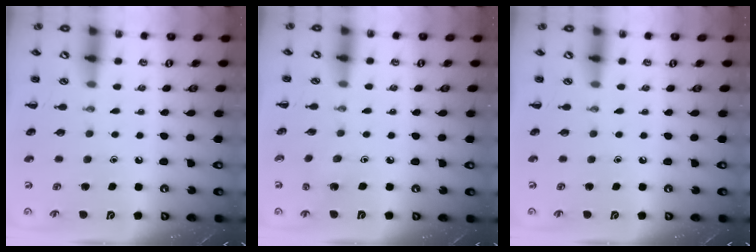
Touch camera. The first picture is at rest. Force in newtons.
{"total": 1.9, "press": 1.9, "slide": 0.4}
{"total": 0.0}